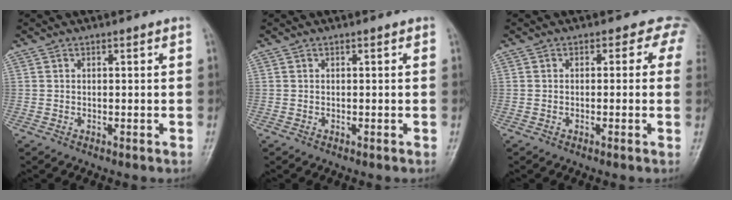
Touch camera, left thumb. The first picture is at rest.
{"total": 0.0}
{"total": 3.1, "force": [1.0, 2.5, 1.5], "torque": [0.015, 0.003, -0.014]}